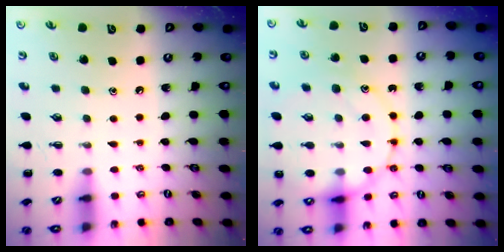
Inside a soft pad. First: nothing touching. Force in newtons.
{"total": 16.3, "press": 16.3, "slide": 0.6}